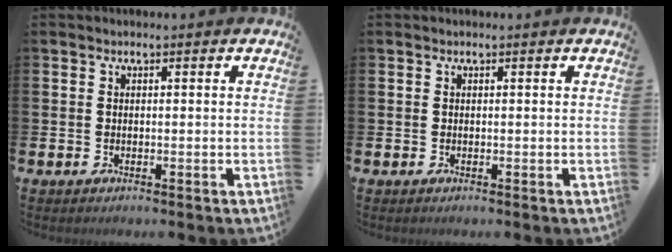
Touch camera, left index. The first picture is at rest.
{"total": 0.0}